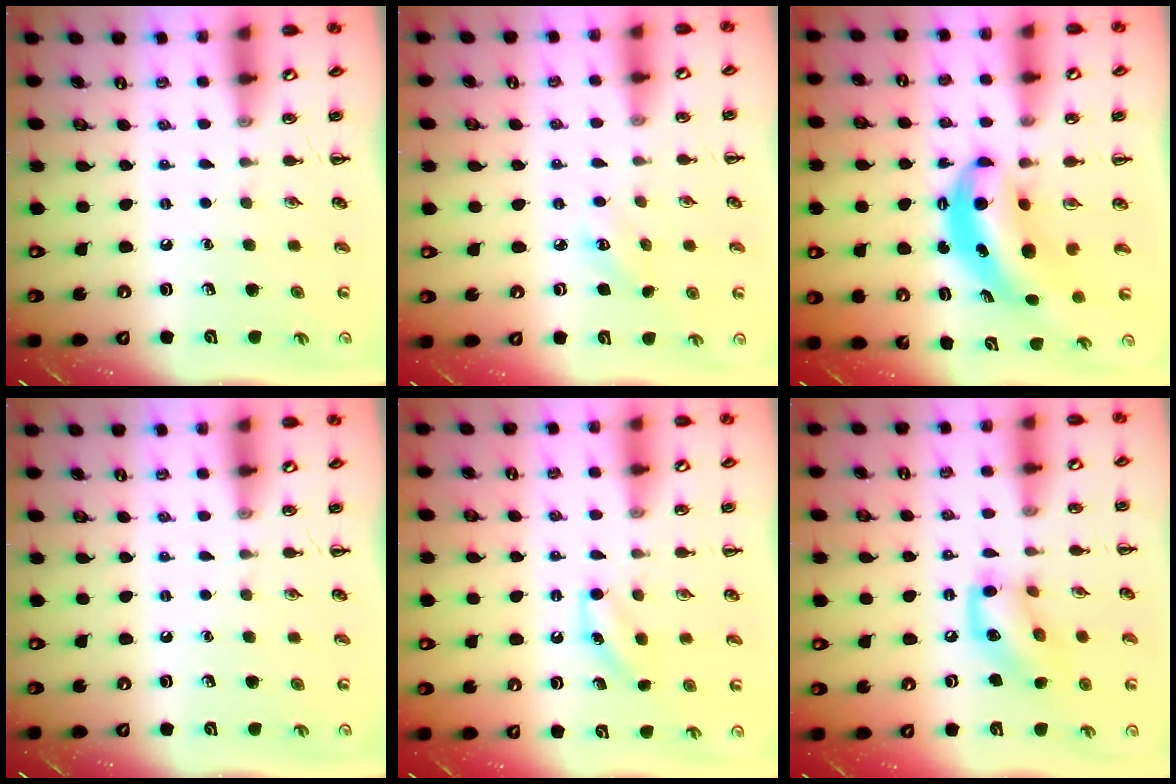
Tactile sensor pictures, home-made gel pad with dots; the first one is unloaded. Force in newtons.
{"total": 2.6, "press": 2.5, "slide": 0.7}
{"total": 8.0, "press": 7.8, "slide": 1.7}
{"total": 0.0}
{"total": 5.9, "press": 5.7, "slide": 1.5}
{"total": 12.7, "press": 12.6, "slide": 0.8}